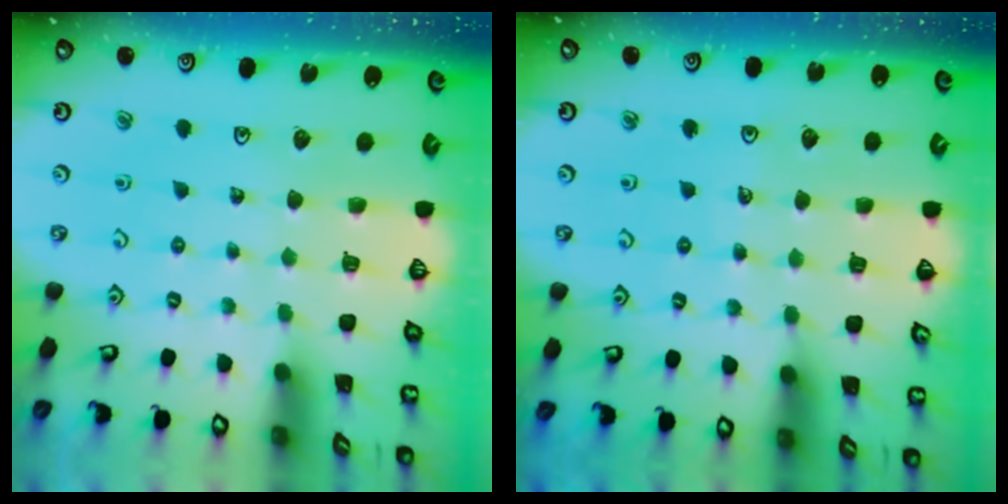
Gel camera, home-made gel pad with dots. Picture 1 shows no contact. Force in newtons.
{"total": 4.7, "press": 4.7, "slide": 0.4}